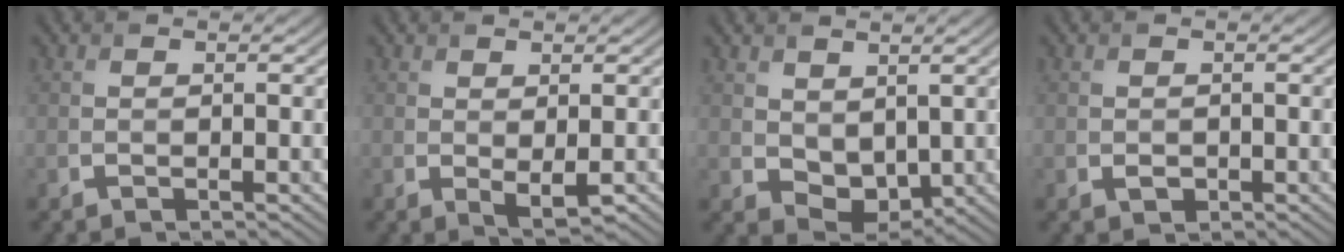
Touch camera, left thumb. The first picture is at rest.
{"total": 1.7, "force": [0.3, 0.5, 1.6], "torque": [-0.034, -0.008, 0.011]}
{"total": 4.8, "force": [1.8, 3.3, 2.9], "torque": [-0.067, -0.012, 0.039]}
{"total": 0.9, "force": [-0.2, 0.7, 0.5], "torque": [-0.008, -0.007, -0.004]}